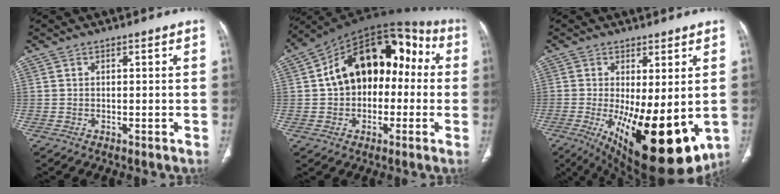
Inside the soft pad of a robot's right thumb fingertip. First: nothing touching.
{"total": 19.5, "force": [1.1, 12.8, 14.7], "torque": [-0.184, 0.057, 0.009]}
{"total": 19.6, "force": [-4.4, 7.4, 17.6], "torque": [-0.242, -0.036, -0.040]}